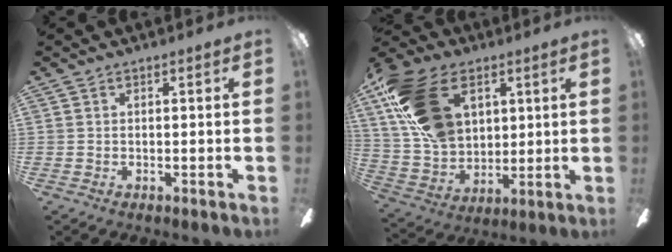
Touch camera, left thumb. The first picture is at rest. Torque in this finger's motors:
{"motor_torque": [1.75, 1.75, 1.83, -0.94, 0.34]}